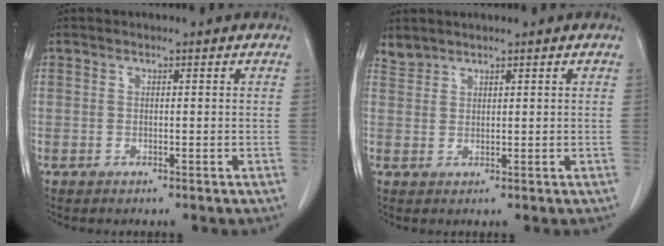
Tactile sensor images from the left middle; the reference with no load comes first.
{"total": 1.7, "force": [1.7, 0.3, -0.2], "torque": [0.003, 0.006, 0.036]}